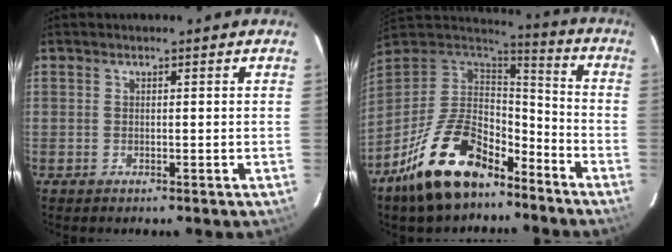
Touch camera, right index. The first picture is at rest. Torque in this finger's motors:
{"motor_torque": [1.12, -1.02, 0.80, 0.16]}